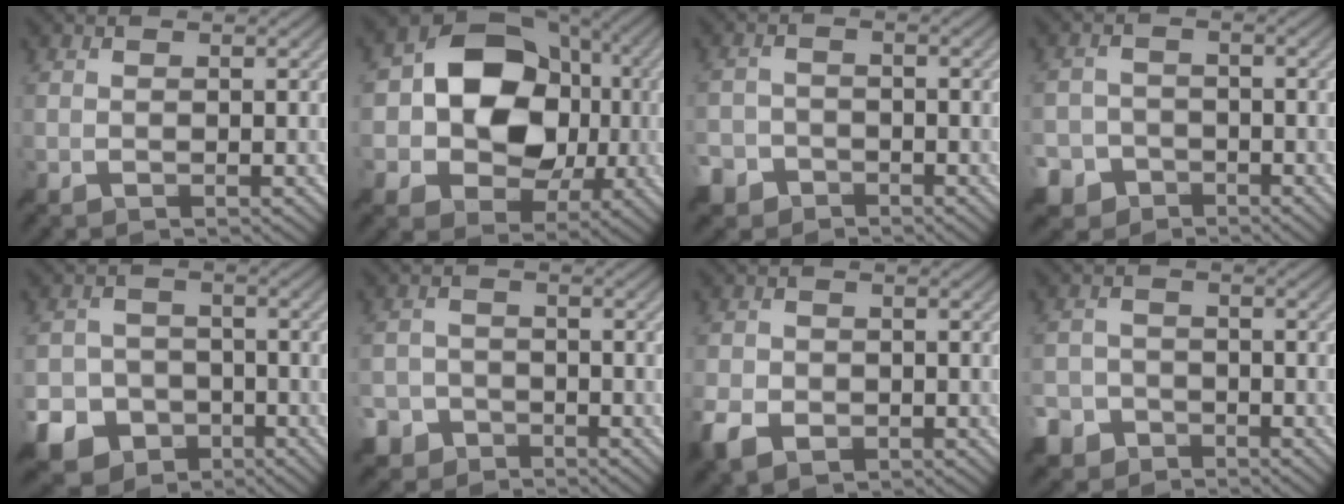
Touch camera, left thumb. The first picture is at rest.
{"total": 13.5, "force": [0.1, 10.7, 8.3], "torque": [-0.146, -0.003, -0.008]}
{"total": 3.9, "force": [-2.9, 2.4, 0.9], "torque": [-0.027, -0.003, -0.058]}
{"total": 5.5, "force": [-3.7, 3.9, 1.2], "torque": [-0.018, -0.009, -0.073]}
{"total": 10.0, "force": [-5.4, 8.1, 2.6], "torque": [-0.072, -0.037, -0.112]}
{"total": 4.6, "force": [-3.5, 2.9, 1.0], "torque": [-0.022, -0.003, -0.065]}
{"total": 4.9, "force": [-2.3, 3.4, 2.7], "torque": [-0.067, -0.013, -0.049]}
{"total": 4.7, "force": [-3.5, 2.9, 1.1], "torque": [-0.027, -0.004, -0.069]}